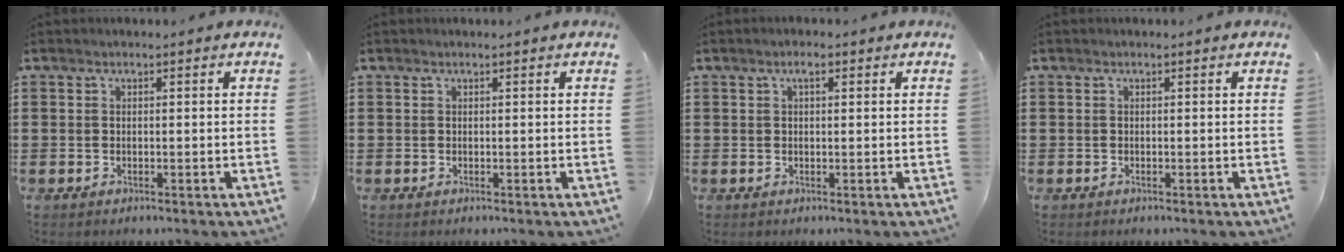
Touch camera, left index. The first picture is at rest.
{"total": 0.0}
{"total": 1.7, "force": [0.6, 0.6, 1.5], "torque": [-0.030, 0.005, 0.008]}
{"total": 0.0}